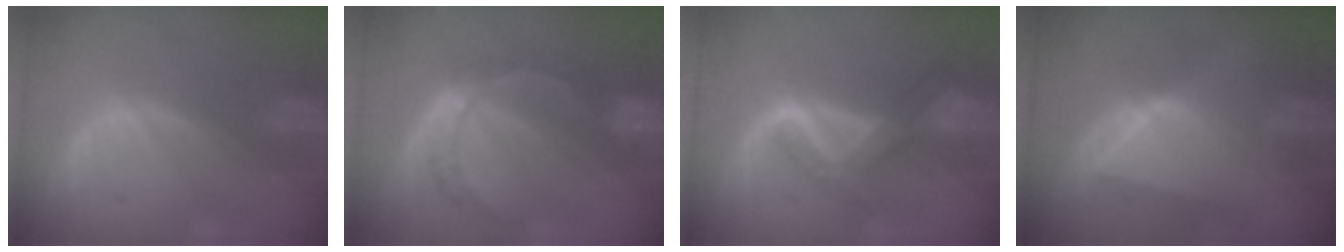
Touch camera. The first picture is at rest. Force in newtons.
{"total": 7.9, "press": 6.5, "slide": 4.4}
{"total": 6.7, "press": 5.6, "slide": 3.6}
{"total": 9.0, "press": 8.0, "slide": 4.2}